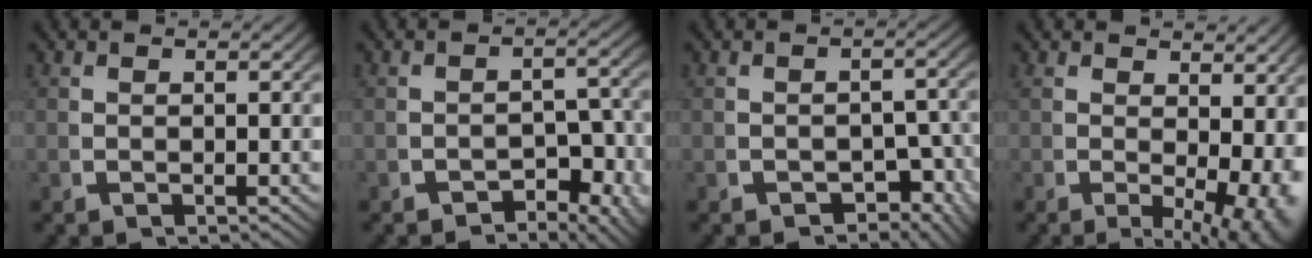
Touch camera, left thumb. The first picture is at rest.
{"total": 4.1, "force": [-2.5, 2.3, 2.3], "torque": [-0.032, -0.016, -0.040]}
{"total": 3.9, "force": [-2.2, 2.3, 2.2], "torque": [-0.028, -0.022, -0.028]}
{"total": 5.9, "force": [-0.7, 3.2, 4.9], "torque": [-0.062, -0.031, 0.001]}